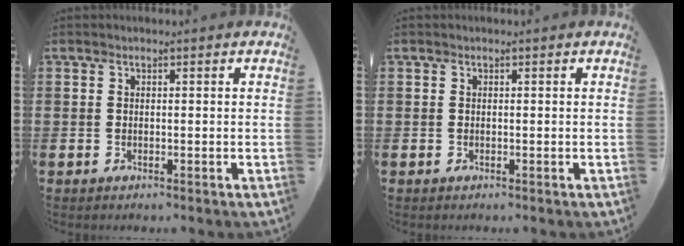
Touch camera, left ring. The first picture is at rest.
{"total": 0.0}